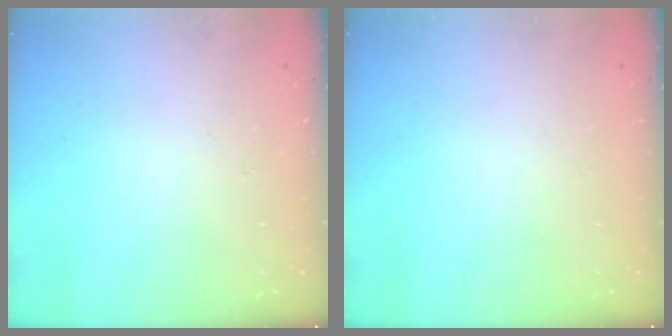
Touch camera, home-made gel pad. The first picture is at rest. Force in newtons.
{"total": 0.0}